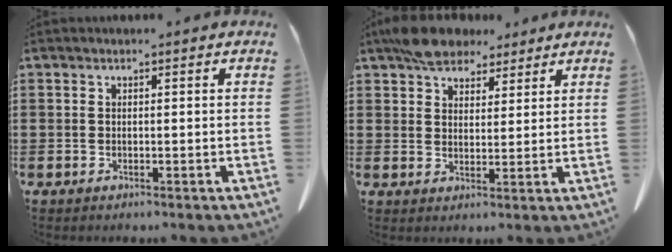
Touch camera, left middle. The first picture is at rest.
{"total": 6.8, "force": [5.6, 3.0, 2.3], "torque": [-0.056, -0.002, 0.107]}